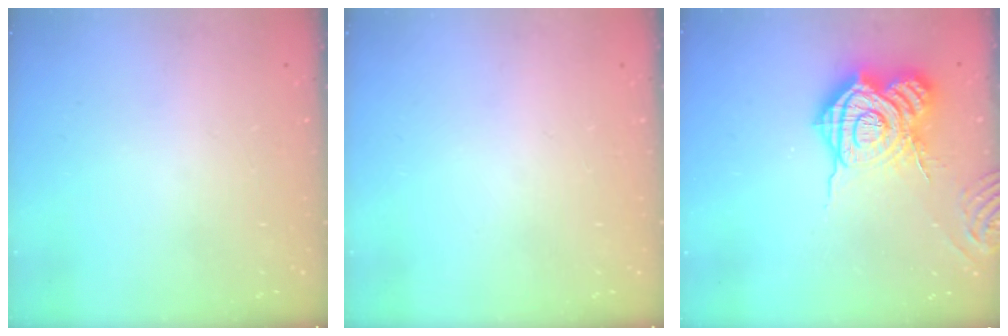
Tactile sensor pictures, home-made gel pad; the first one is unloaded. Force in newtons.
{"total": 0.0}
{"total": 18.9, "press": 18.8, "slide": 1.3}